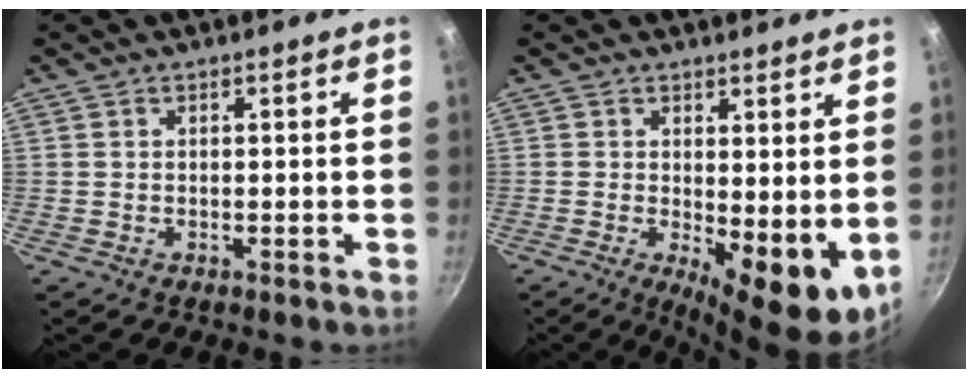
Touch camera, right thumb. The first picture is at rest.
{"total": 9.6, "force": [0.1, 3.4, 9.0], "torque": [-0.115, -0.021, 0.010]}